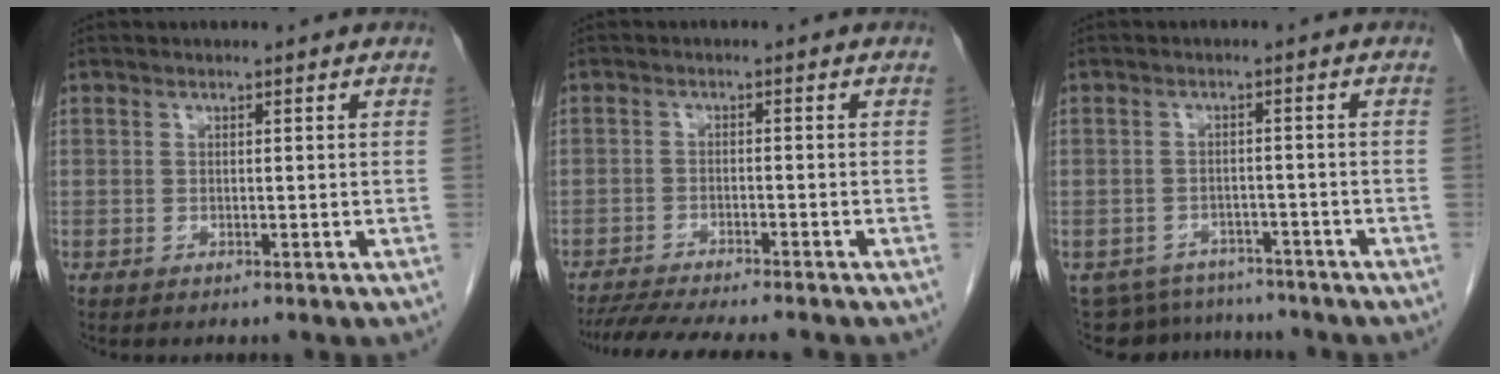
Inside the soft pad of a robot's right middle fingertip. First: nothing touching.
{"total": 11.1, "force": [-9.8, 0.8, 5.1], "torque": [-0.071, -0.012, -0.147]}
{"total": 8.2, "force": [-7.6, 3.2, 0.1], "torque": [0.000, 0.013, -0.098]}